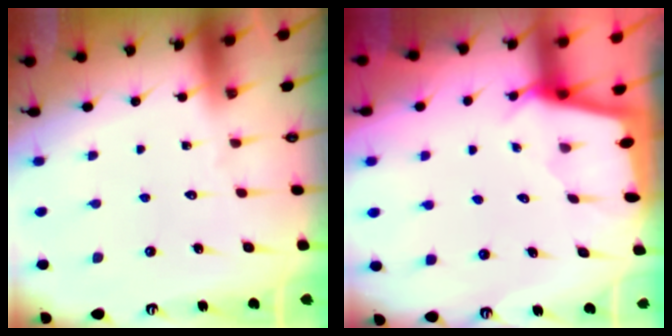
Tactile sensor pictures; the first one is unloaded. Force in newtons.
{"total": 2.0, "press": 2.0, "slide": 0.3}